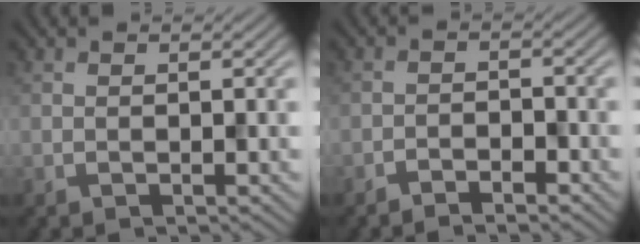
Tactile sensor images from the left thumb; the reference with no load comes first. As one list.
[{"total": 2.3, "force": [-2.0, 0.8, 0.9], "torque": [-0.014, 0.003, -0.037]}]